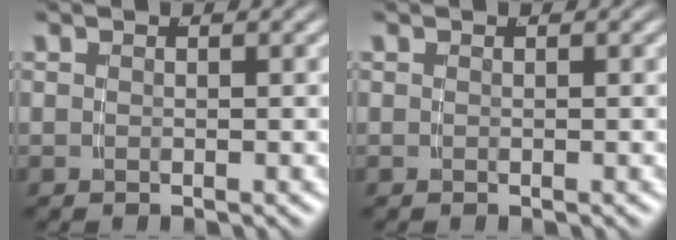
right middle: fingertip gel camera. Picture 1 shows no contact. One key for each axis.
{"total": 0.0}